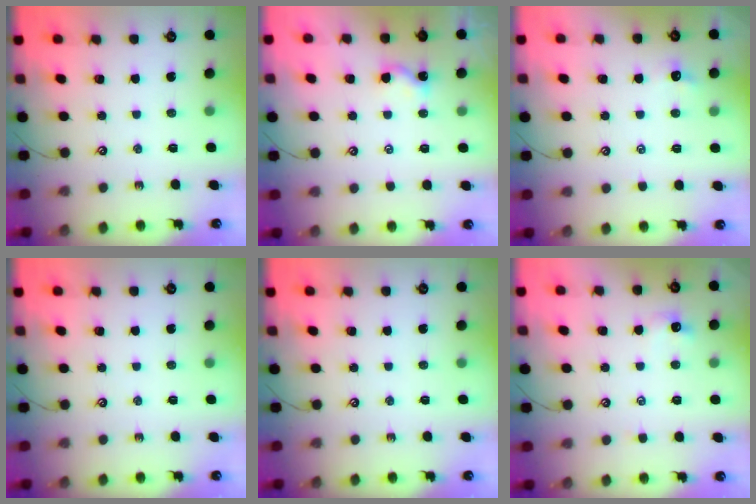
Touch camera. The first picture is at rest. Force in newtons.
{"total": 1.1, "press": 1.0, "slide": 0.5}
{"total": 0.7, "press": 0.4, "slide": 0.6}
{"total": 0.0}
{"total": 0.0}
{"total": 0.8, "press": 0.5, "slide": 0.6}